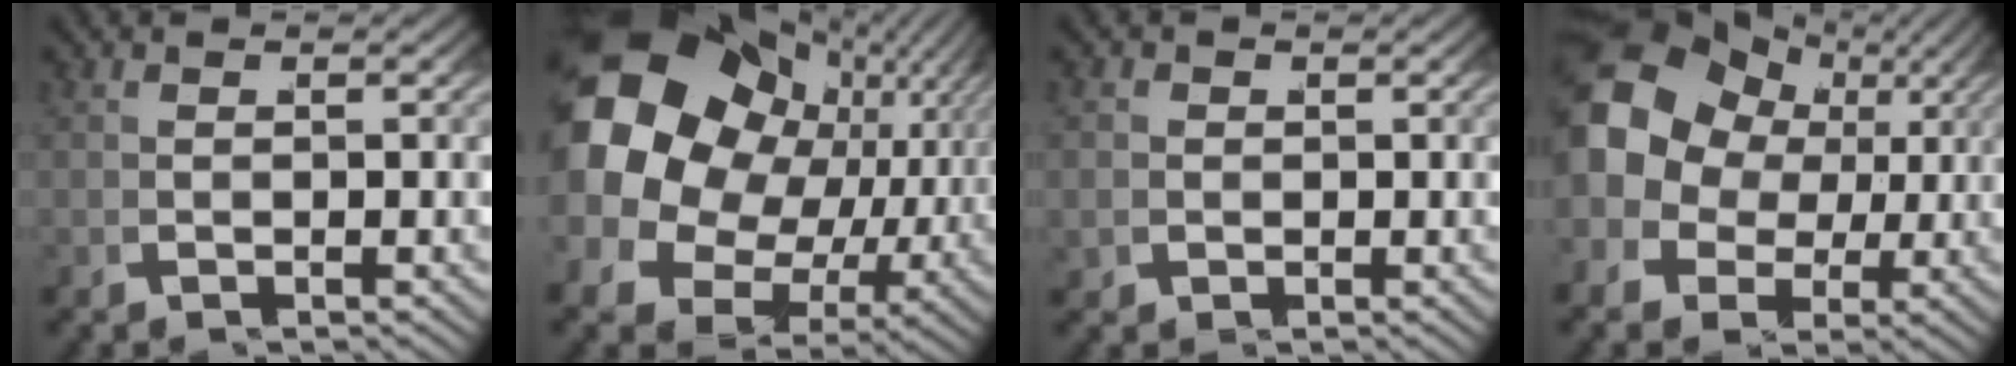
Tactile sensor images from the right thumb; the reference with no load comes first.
{"total": 22.4, "force": [3.1, 16.8, 14.5], "torque": [-0.283, -0.022, 0.048]}
{"total": 1.5, "force": [-0.1, 1.5, 0.2], "torque": [-0.005, -0.005, 0.001]}
{"total": 14.6, "force": [3.1, 11.5, 8.5], "torque": [-0.185, -0.005, 0.047]}